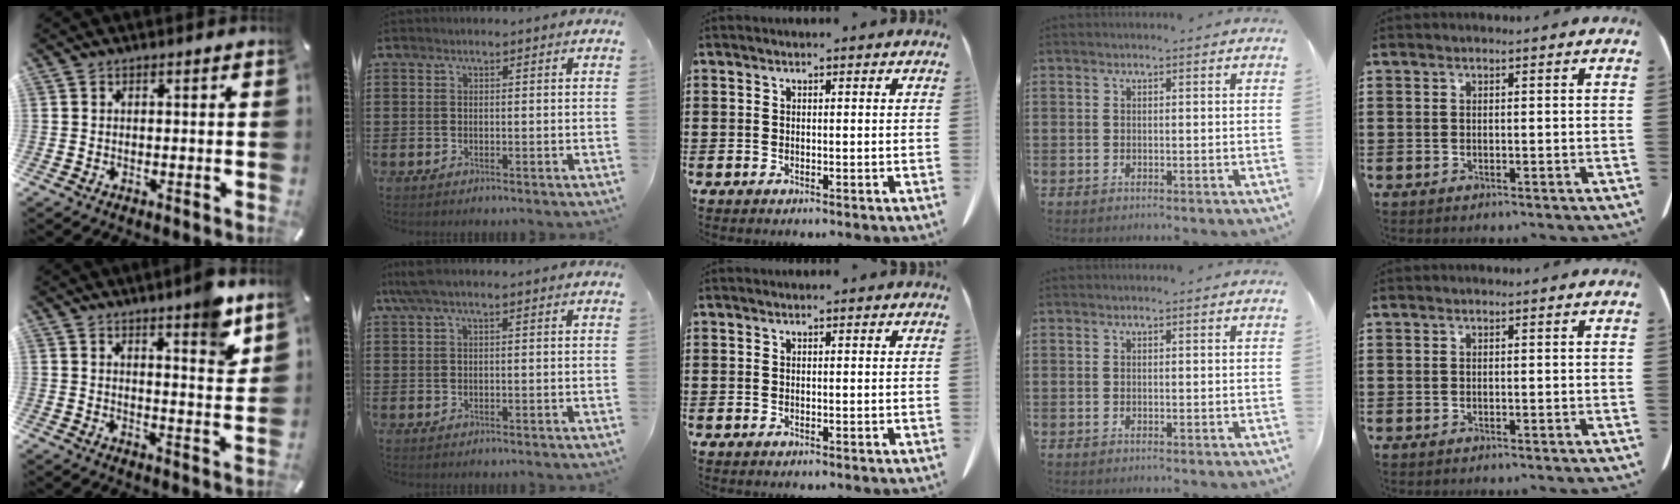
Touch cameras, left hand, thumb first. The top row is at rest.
{"thumb": {"total": 7.9, "force": [6.5, 1.3, 4.3], "torque": [-0.054, -0.047, 0.108]}, "index": {"total": 1.9, "force": [0.3, 0.3, 1.9], "torque": [-0.043, -0.003, 0.002]}}